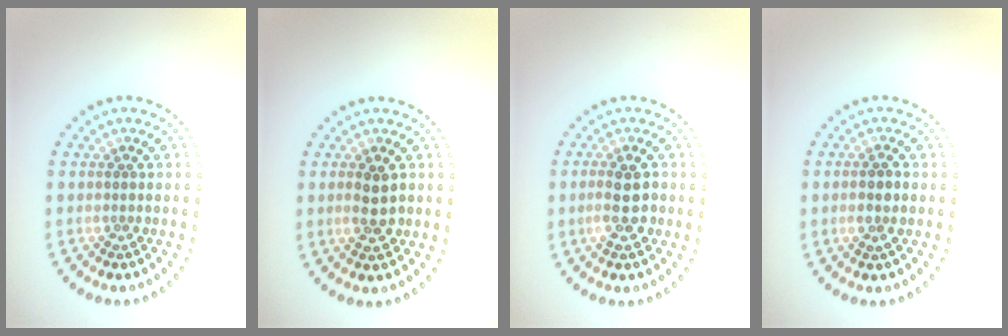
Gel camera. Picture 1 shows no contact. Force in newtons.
{"total": 2.5, "press": 2.4, "slide": 0.4}
{"total": 3.1, "press": 3.1, "slide": 0.7}
{"total": 1.2, "press": 1.1, "slide": 0.3}